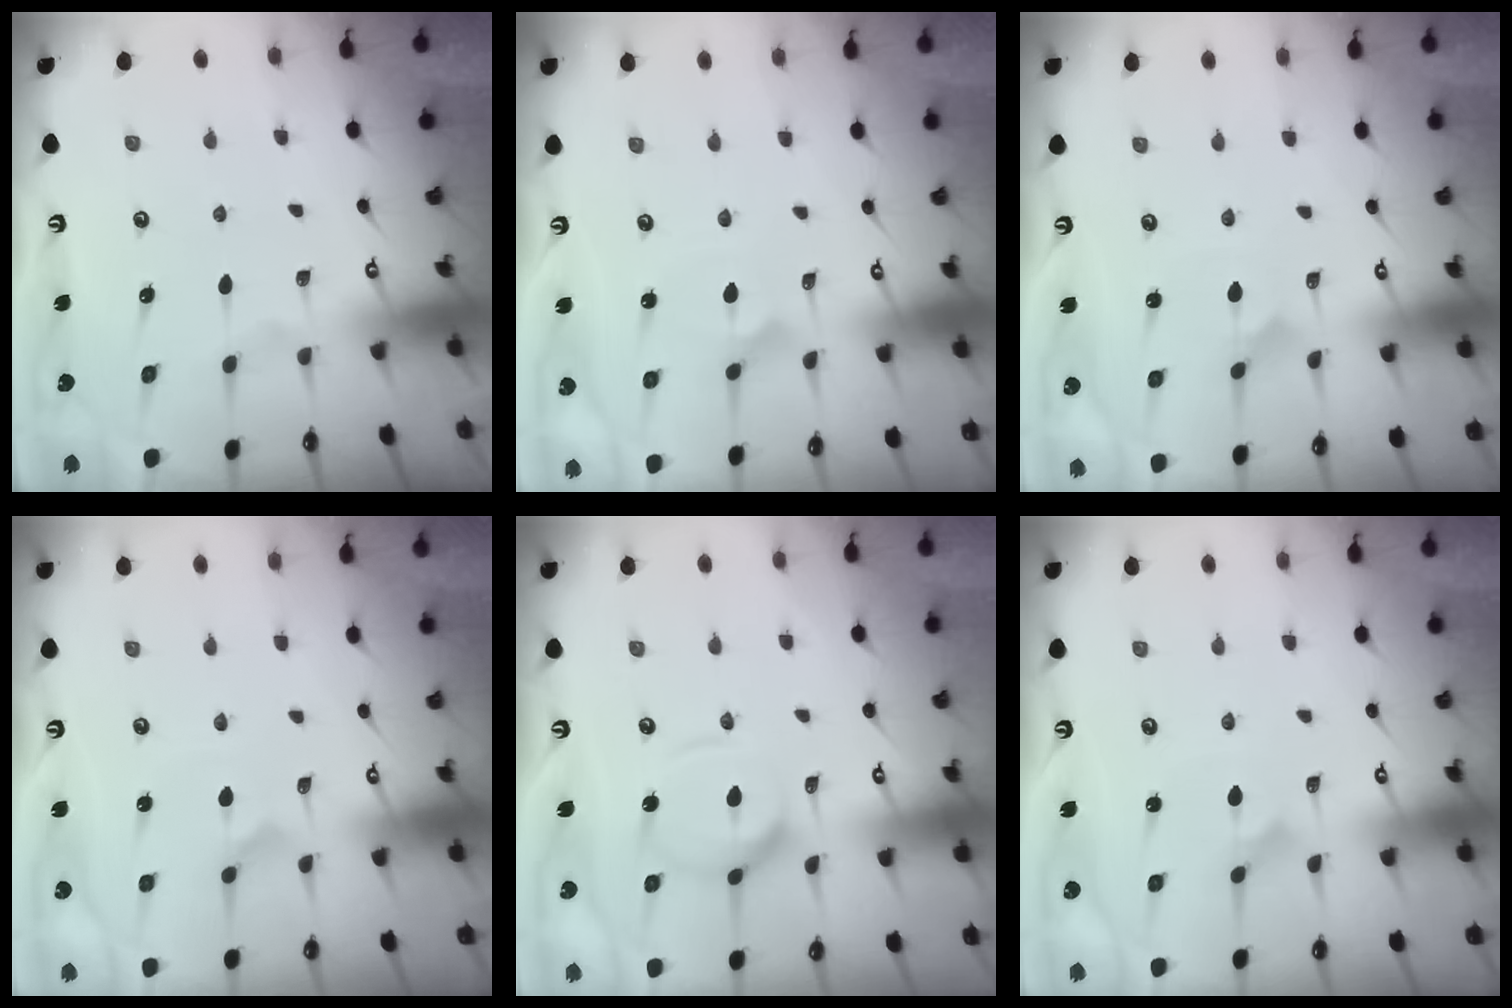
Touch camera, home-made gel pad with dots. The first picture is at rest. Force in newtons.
{"total": 2.1, "press": 2.1, "slide": 0.0}
{"total": 1.6, "press": 1.6, "slide": 0.0}
{"total": 1.6, "press": 1.6, "slide": 0.1}
{"total": 12.3, "press": 12.2, "slide": 1.3}
{"total": 1.3, "press": 1.3, "slide": 0.0}